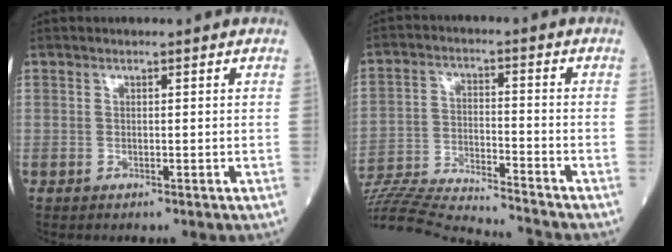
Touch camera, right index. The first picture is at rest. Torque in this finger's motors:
{"motor_torque": [-2.11, -0.03, -1.05, -0.21]}